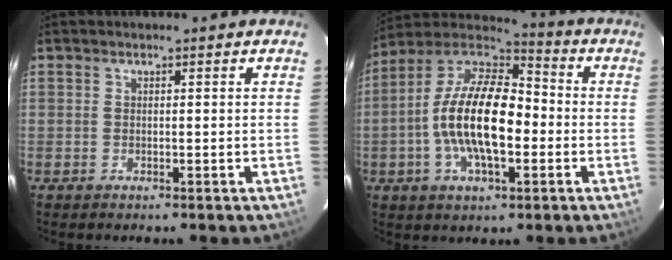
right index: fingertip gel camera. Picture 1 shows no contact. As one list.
[{"total": 17.7, "force": [-2.8, 7.8, 15.6], "torque": [-0.301, 0.004, -0.060]}]